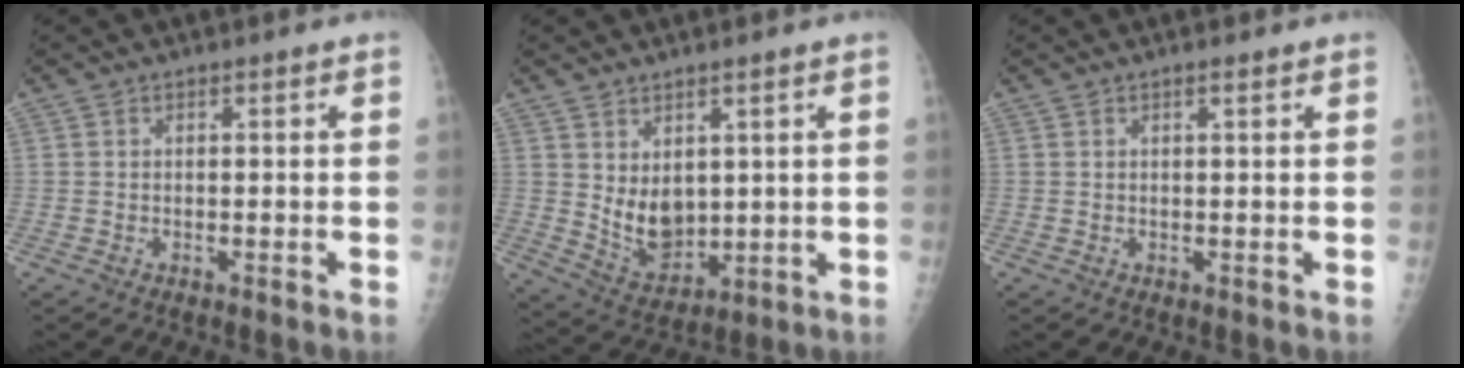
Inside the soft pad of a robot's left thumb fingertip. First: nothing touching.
{"total": 7.9, "force": [1.9, 5.2, 5.7], "torque": [-0.069, -0.029, 0.058]}
{"total": 0.7, "force": [0.5, 0.1, 0.5], "torque": [-0.007, 0.000, 0.008]}